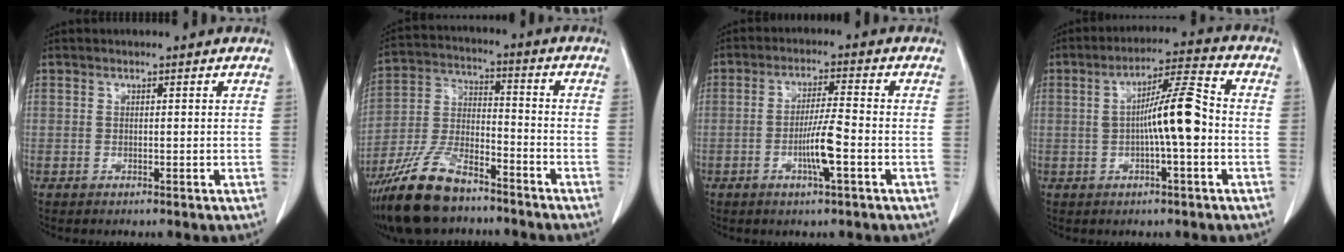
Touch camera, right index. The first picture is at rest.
{"total": 14.0, "force": [-10.5, 5.0, 7.7], "torque": [-0.161, -0.002, -0.196]}
{"total": 6.1, "force": [-2.0, 0.0, 5.7], "torque": [-0.110, -0.005, -0.037]}
{"total": 8.7, "force": [-0.8, 0.7, 8.6], "torque": [-0.145, 0.018, -0.018]}